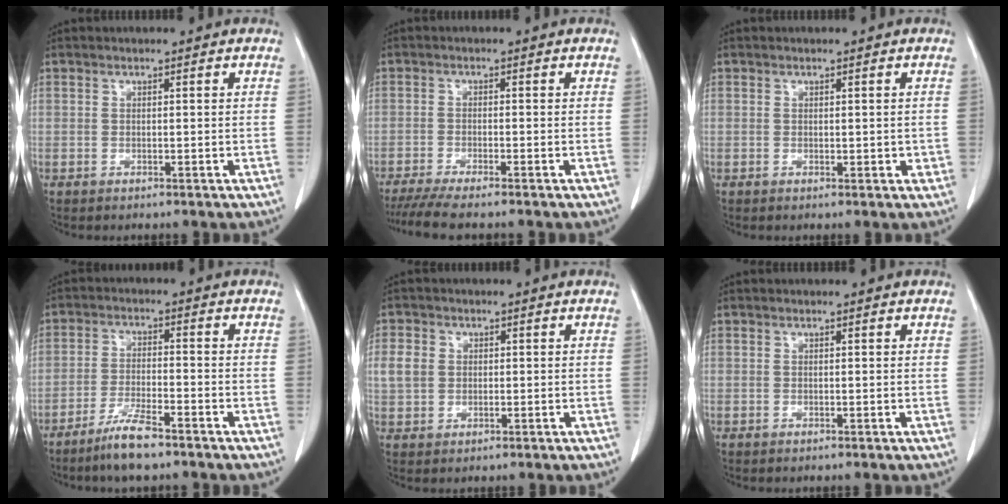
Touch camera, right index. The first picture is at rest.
{"total": 6.0, "force": [-5.0, -0.1, 3.3], "torque": [-0.050, -0.015, -0.086]}
{"total": 1.4, "force": [0.1, 0.9, 1.1], "torque": [-0.011, -0.002, 0.004]}
{"total": 6.0, "force": [-4.6, 0.6, 3.8], "torque": [-0.081, -0.011, -0.087]}
{"total": 4.4, "force": [0.7, 3.7, 2.2], "torque": [-0.050, 0.011, 0.014]}
{"total": 0.0}